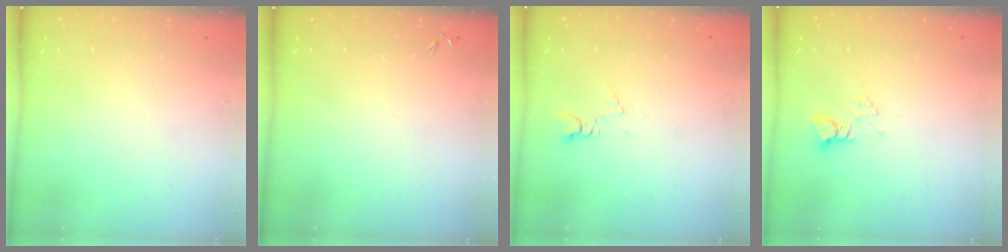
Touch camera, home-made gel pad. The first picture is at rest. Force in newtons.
{"total": 0.0}
{"total": 2.6, "press": 2.6, "slide": 0.4}
{"total": 2.7, "press": 2.7, "slide": 0.2}